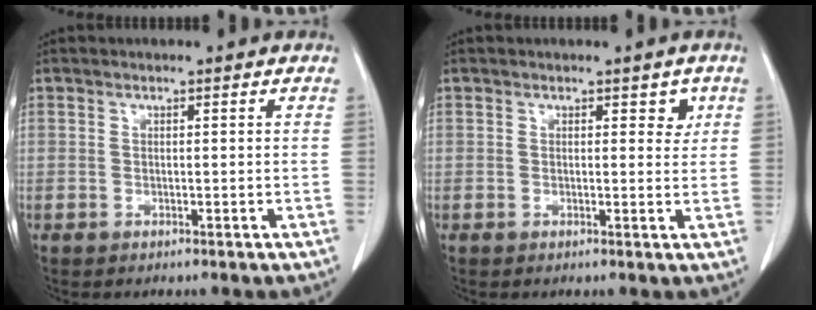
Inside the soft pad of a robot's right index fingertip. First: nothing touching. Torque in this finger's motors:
{"motor_torque": [0.04, 0.05, 0.00, 0.00]}